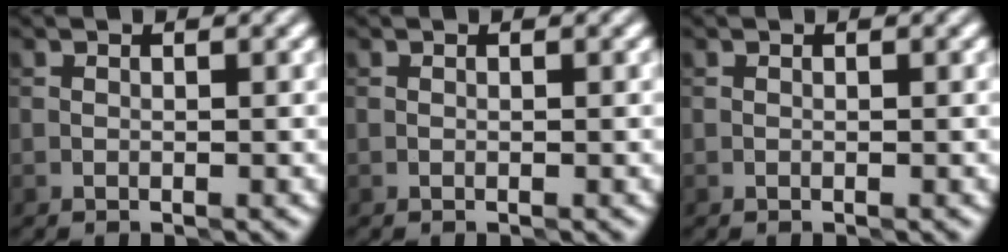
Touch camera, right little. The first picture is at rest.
{"total": 0.0}
{"total": 0.0}